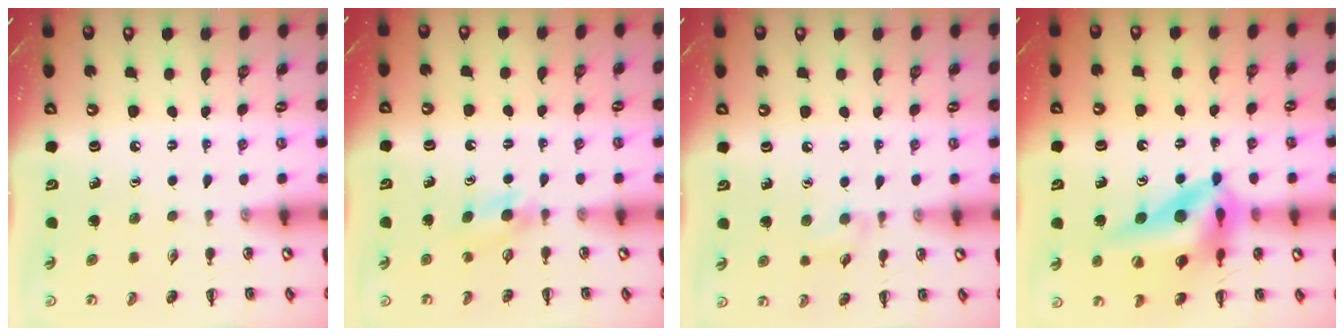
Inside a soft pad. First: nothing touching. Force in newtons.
{"total": 3.9, "press": 3.7, "slide": 1.3}
{"total": 5.8, "press": 5.4, "slide": 2.1}
{"total": 17.0, "press": 16.1, "slide": 5.3}